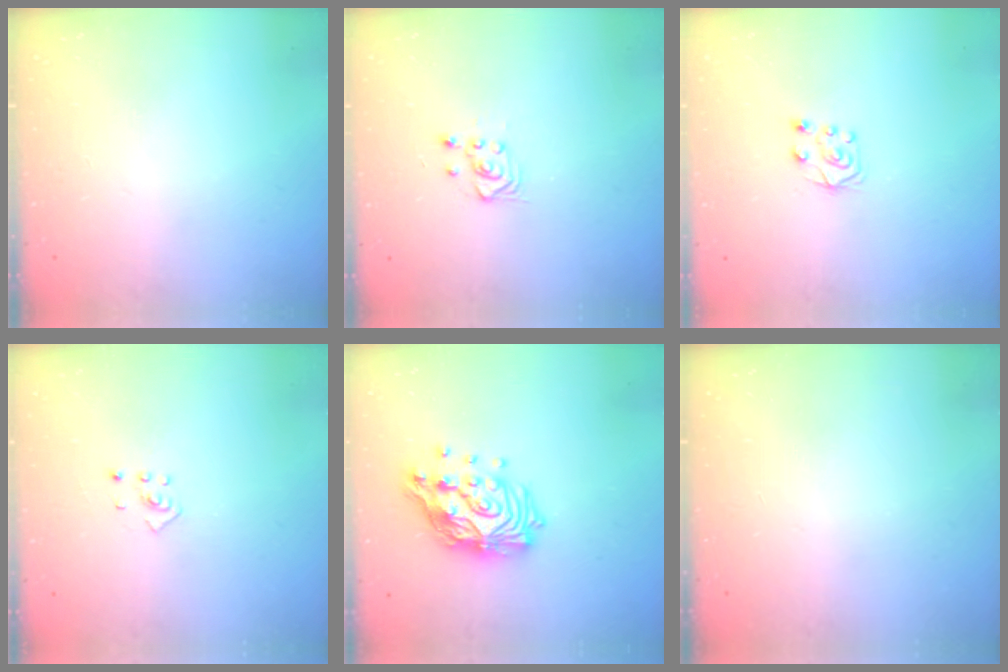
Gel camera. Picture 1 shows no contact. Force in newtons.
{"total": 3.0, "press": 2.8, "slide": 1.0}
{"total": 6.1, "press": 6.1, "slide": 0.5}
{"total": 2.0, "press": 1.9, "slide": 0.8}
{"total": 15.2, "press": 15.1, "slide": 2.0}
{"total": 0.0}